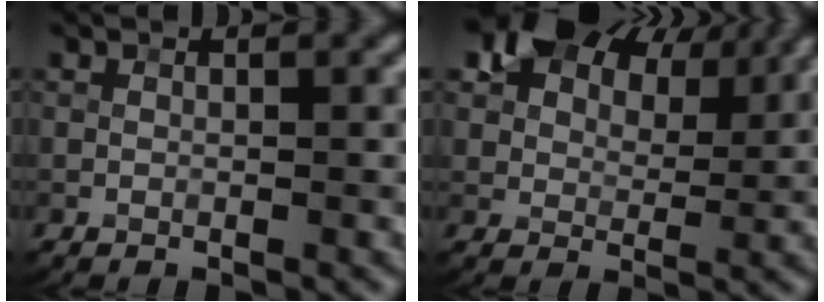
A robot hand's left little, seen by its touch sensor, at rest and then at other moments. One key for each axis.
{"total": 11.3, "fx": 7.1, "fy": 6.0, "fz": 6.4, "tx": -0.100, "ty": 0.016, "tz": 0.096}